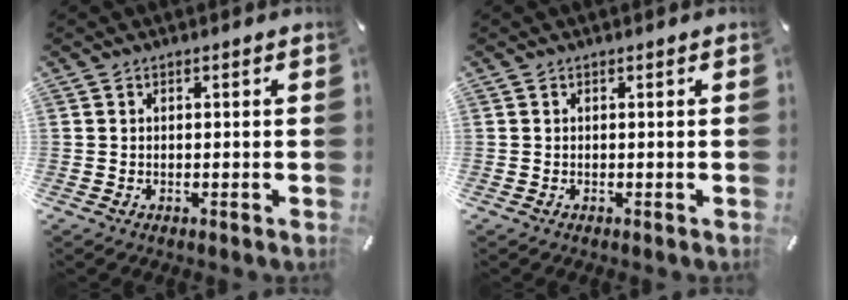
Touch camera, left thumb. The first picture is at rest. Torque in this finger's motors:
{"motor_torque": [0.00, 0.00, 0.00, 0.00, 0.00]}